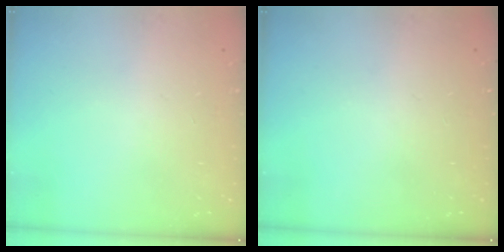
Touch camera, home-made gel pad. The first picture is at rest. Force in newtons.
{"total": 0.0}